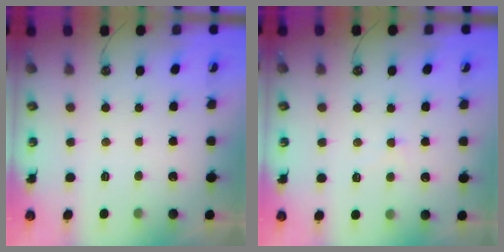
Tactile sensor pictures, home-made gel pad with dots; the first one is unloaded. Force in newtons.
{"total": 0.6, "press": 0.4, "slide": 0.5}